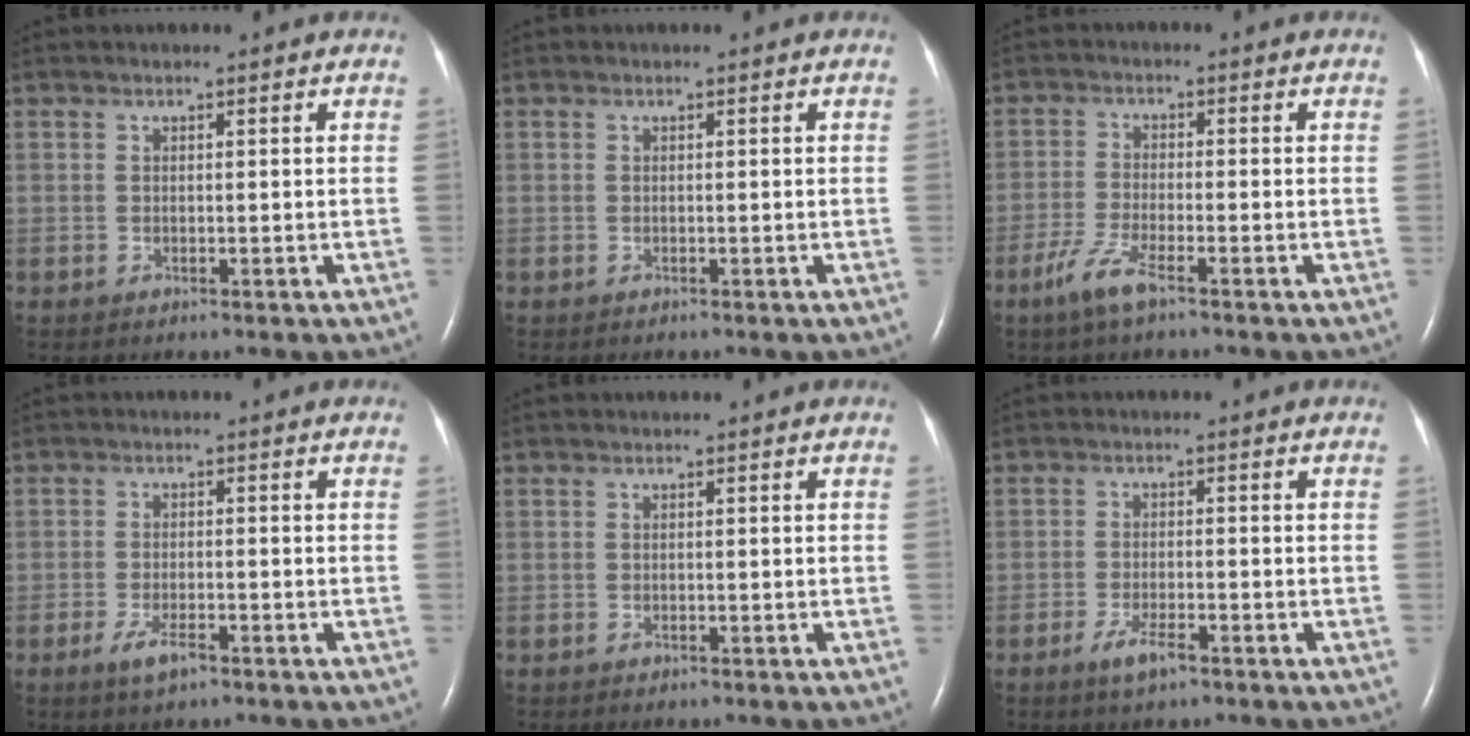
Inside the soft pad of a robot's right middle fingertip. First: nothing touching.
{"total": 0.0}
{"total": 4.7, "force": [-3.1, 0.5, 3.4], "torque": [-0.080, -0.008, -0.065]}
{"total": 3.3, "force": [-2.1, 0.9, 2.5], "torque": [-0.052, -0.002, -0.039]}
{"total": 0.0}
{"total": 3.5, "force": [-2.3, 0.8, 2.5], "torque": [-0.054, -0.003, -0.042]}